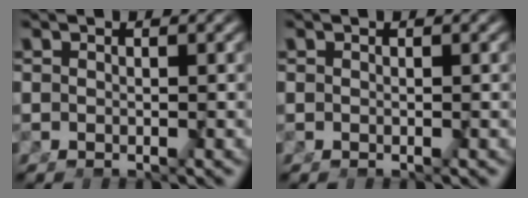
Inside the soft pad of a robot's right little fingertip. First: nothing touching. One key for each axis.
{"total": 0.0}